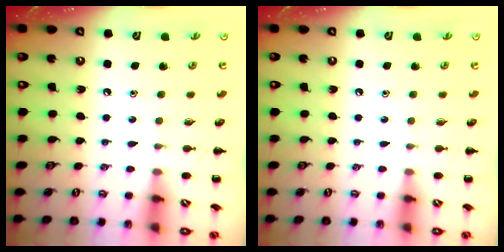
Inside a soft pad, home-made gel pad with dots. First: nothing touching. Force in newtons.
{"total": 0.0}